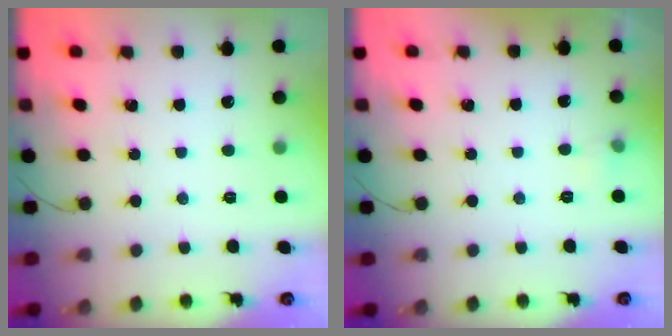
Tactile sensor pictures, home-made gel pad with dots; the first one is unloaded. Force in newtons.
{"total": 3.4, "press": 3.2, "slide": 1.0}